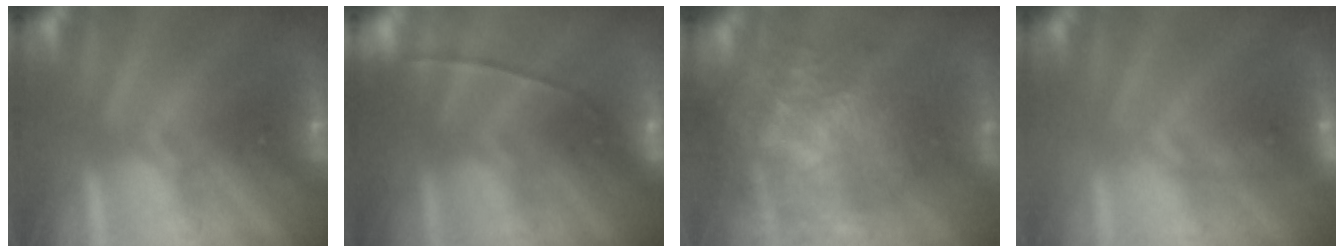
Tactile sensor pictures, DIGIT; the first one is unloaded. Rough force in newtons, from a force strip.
{"total": 1.9}
{"total": 11.4}
{"total": 4.3}